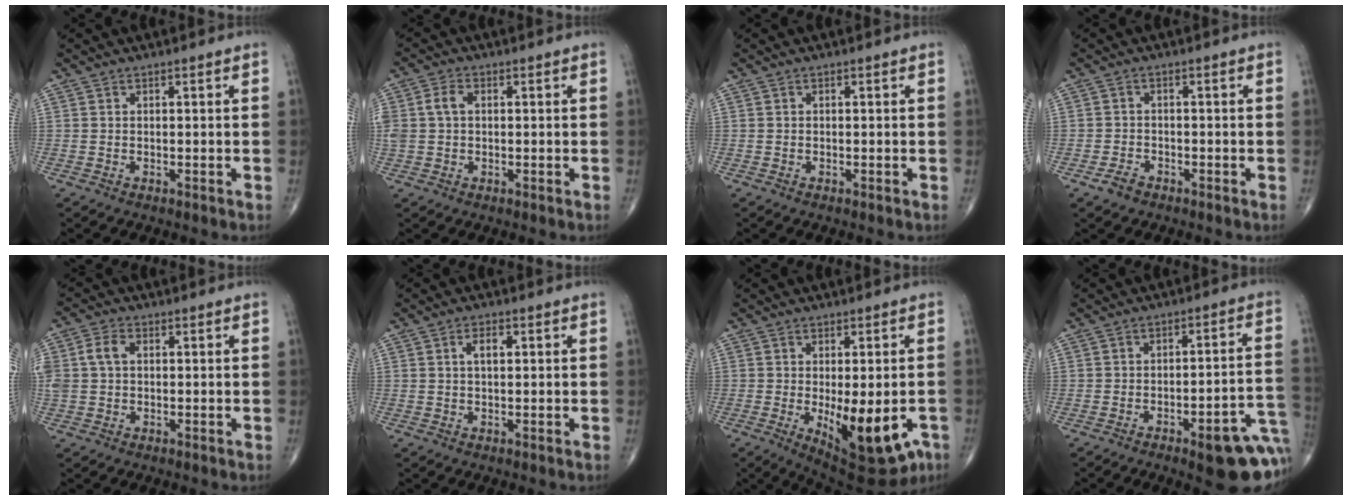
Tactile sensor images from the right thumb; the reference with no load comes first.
{"total": 5.1, "force": [0.7, 3.6, 3.6], "torque": [-0.089, 0.018, 0.015]}
{"total": 0.0}
{"total": 1.5, "force": [-1.0, 1.0, 0.6], "torque": [-0.011, 0.002, -0.019]}
{"total": 6.1, "force": [0.8, 4.4, 4.1], "torque": [-0.097, 0.021, 0.018]}
{"total": 2.7, "force": [0.7, 1.4, 2.2], "torque": [-0.035, 0.003, 0.009]}
{"total": 16.1, "force": [-5.2, 6.8, 13.7], "torque": [-0.163, -0.004, -0.051]}
{"total": 15.1, "force": [-6.7, 4.5, 12.7], "torque": [-0.096, 0.049, -0.070]}